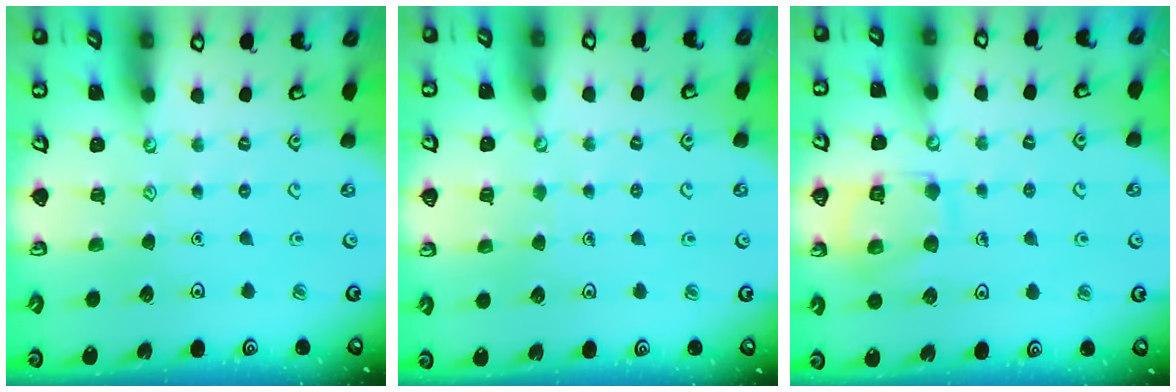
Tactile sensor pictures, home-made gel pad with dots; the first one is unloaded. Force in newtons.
{"total": 3.8, "press": 3.7, "slide": 0.2}
{"total": 11.5, "press": 11.5, "slide": 1.0}